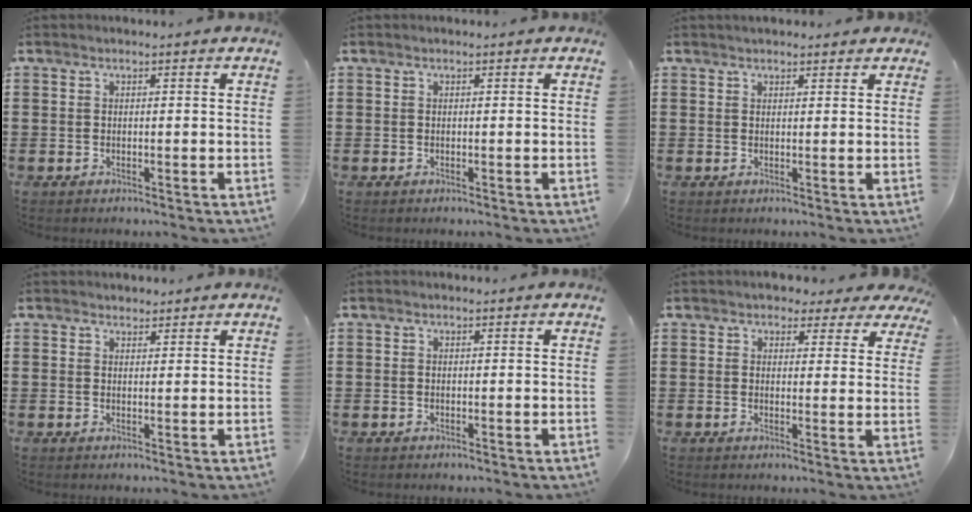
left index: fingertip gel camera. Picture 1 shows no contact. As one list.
[{"total": 0.0}, {"total": 1.4, "force": [1.3, 0.5, 0.2], "torque": [-0.006, 0.006, 0.025]}, {"total": 1.4, "force": [1.2, 0.6, -0.2], "torque": [0.000, 0.005, 0.025]}, {"total": 0.0}, {"total": 2.9, "force": [2.5, 1.4, 0.6], "torque": [-0.017, -0.002, 0.043]}]